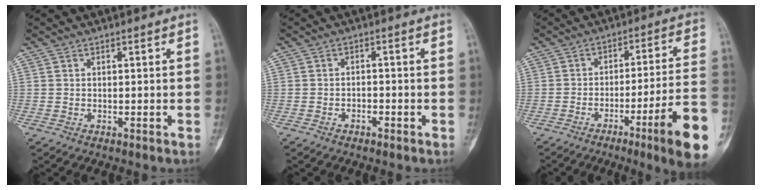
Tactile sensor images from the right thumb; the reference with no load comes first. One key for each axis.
{"total": 1.5, "fx": -0.9, "fy": 1.0, "fz": 0.7, "tx": -0.009, "ty": 0.008, "tz": -0.018}
{"total": 16.5, "fx": -7.4, "fy": 0.2, "fz": 14.8, "tx": -0.180, "ty": 0.027, "tz": -0.109}